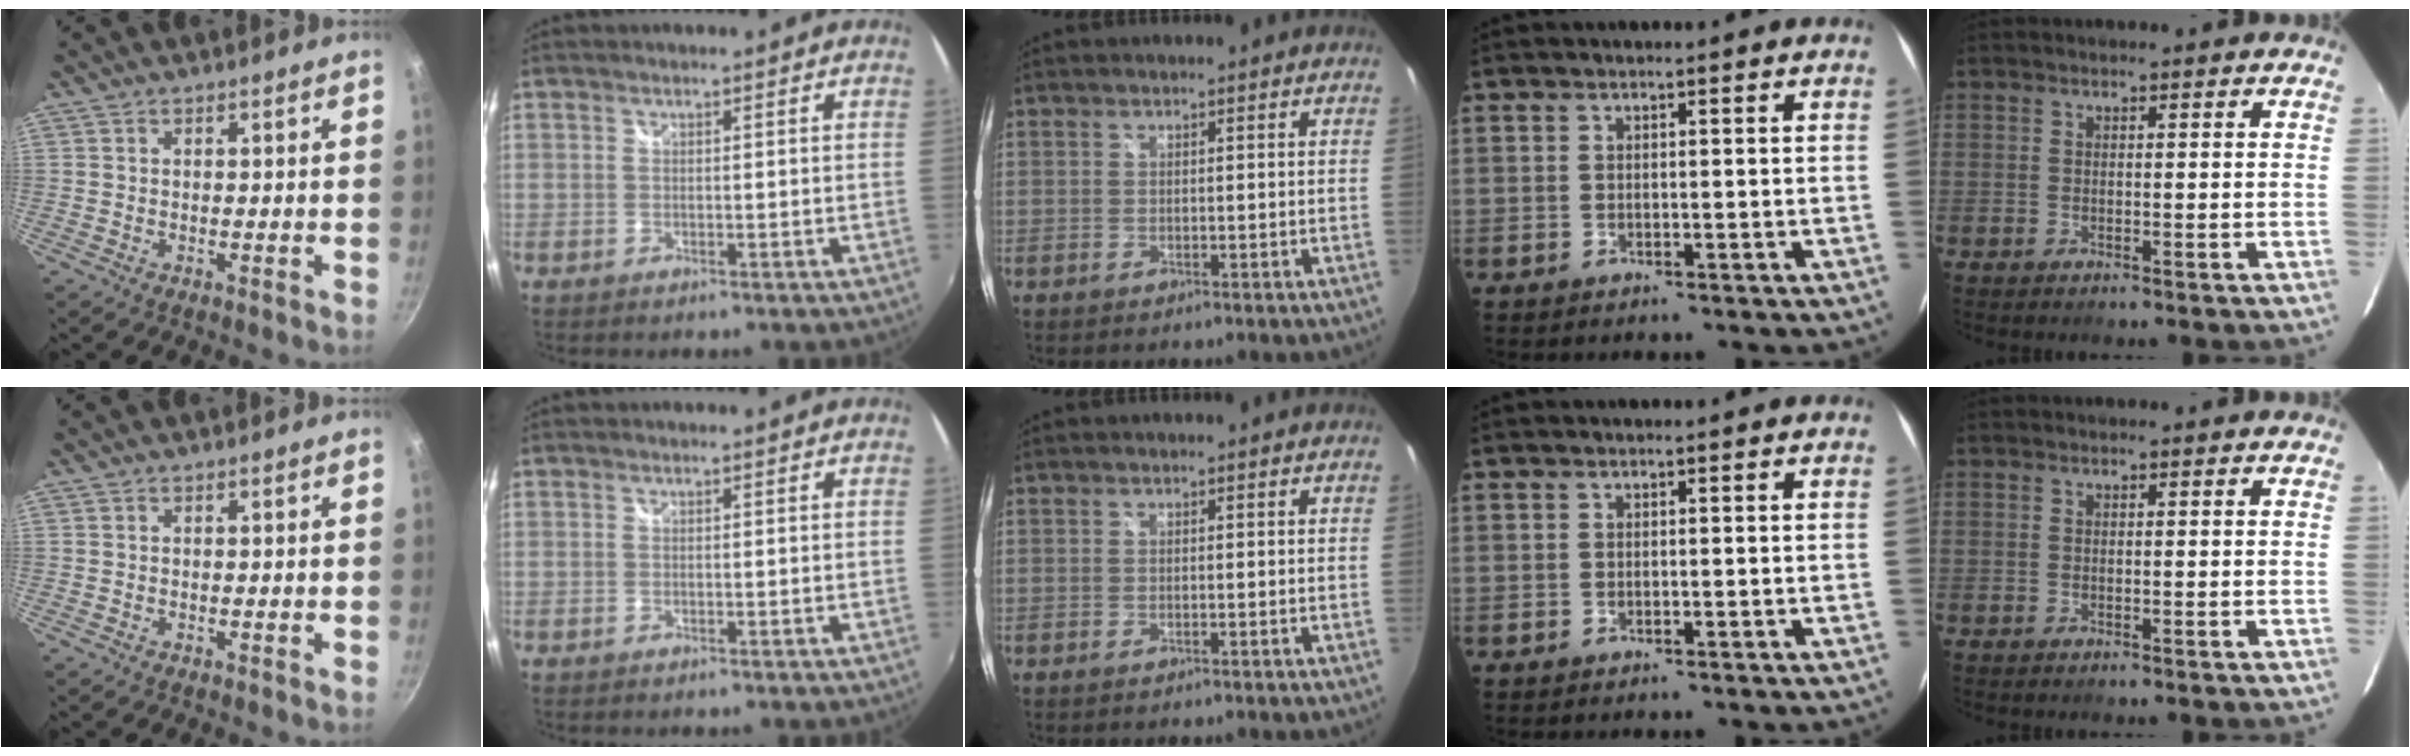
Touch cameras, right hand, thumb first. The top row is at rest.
{}